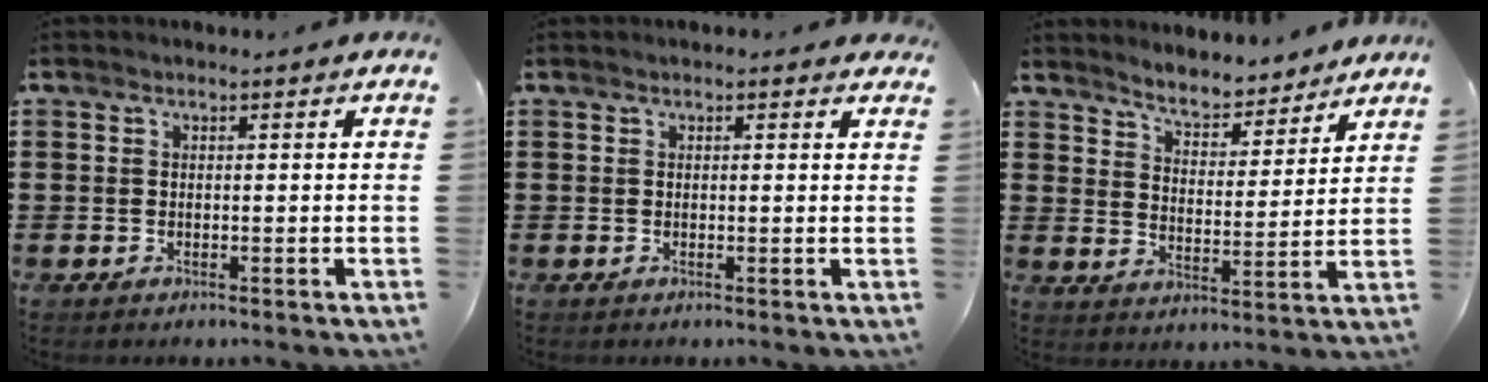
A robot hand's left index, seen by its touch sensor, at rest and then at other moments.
{"total": 0.6, "force": [0.4, 0.4, 0.3], "torque": [-0.007, 0.005, 0.007]}
{"total": 5.1, "force": [5.0, 0.4, 0.9], "torque": [-0.040, -0.032, 0.085]}